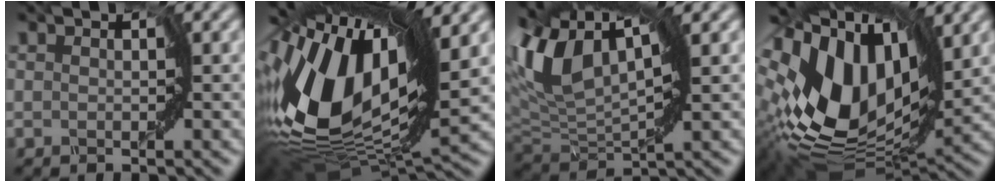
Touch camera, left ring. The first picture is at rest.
{"total": 16.1, "force": [1.5, 7.7, 14.1], "torque": [-0.294, 0.000, 0.034]}
{"total": 7.2, "force": [3.2, 3.3, 5.6], "torque": [-0.136, 0.008, 0.077]}
{"total": 14.7, "force": [2.3, 8.9, 11.5], "torque": [-0.270, 0.002, 0.050]}